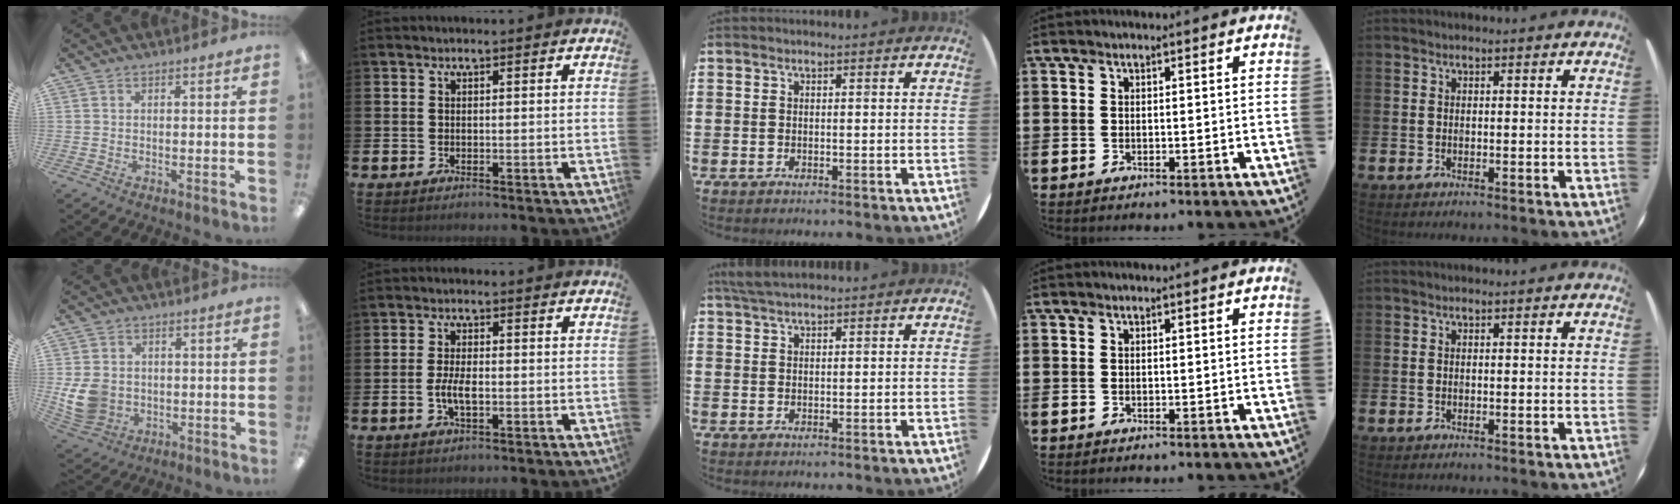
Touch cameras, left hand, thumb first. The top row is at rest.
{"thumb": {"total": 9.3, "force": [-0.6, 8.1, 4.6], "torque": [-0.102, 0.013, -0.007]}, "index": {"total": 3.2, "force": [-0.7, 1.3, 2.9], "torque": [-0.052, 0.003, -0.013]}, "middle": {"total": 2.5, "force": [2.2, 0.4, 1.2], "torque": [-0.028, 0.005, 0.042]}}